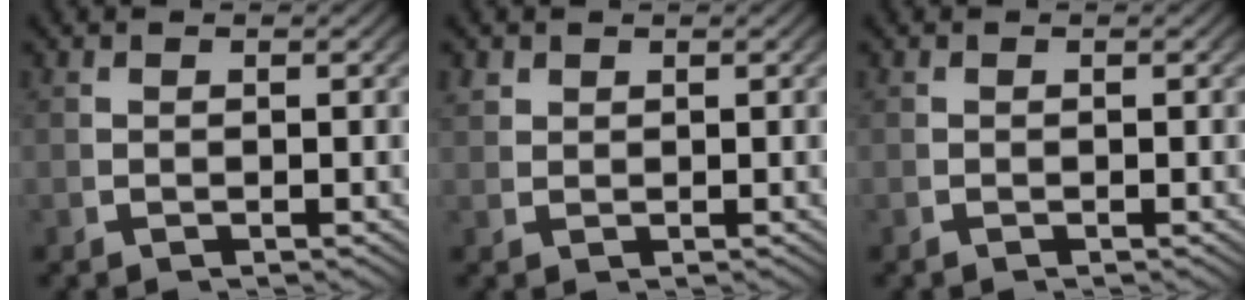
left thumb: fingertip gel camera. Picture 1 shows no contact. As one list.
[{"total": 1.2, "force": [1.0, 0.5, 0.3], "torque": [-0.008, -0.002, 0.028]}, {"total": 0.0}]